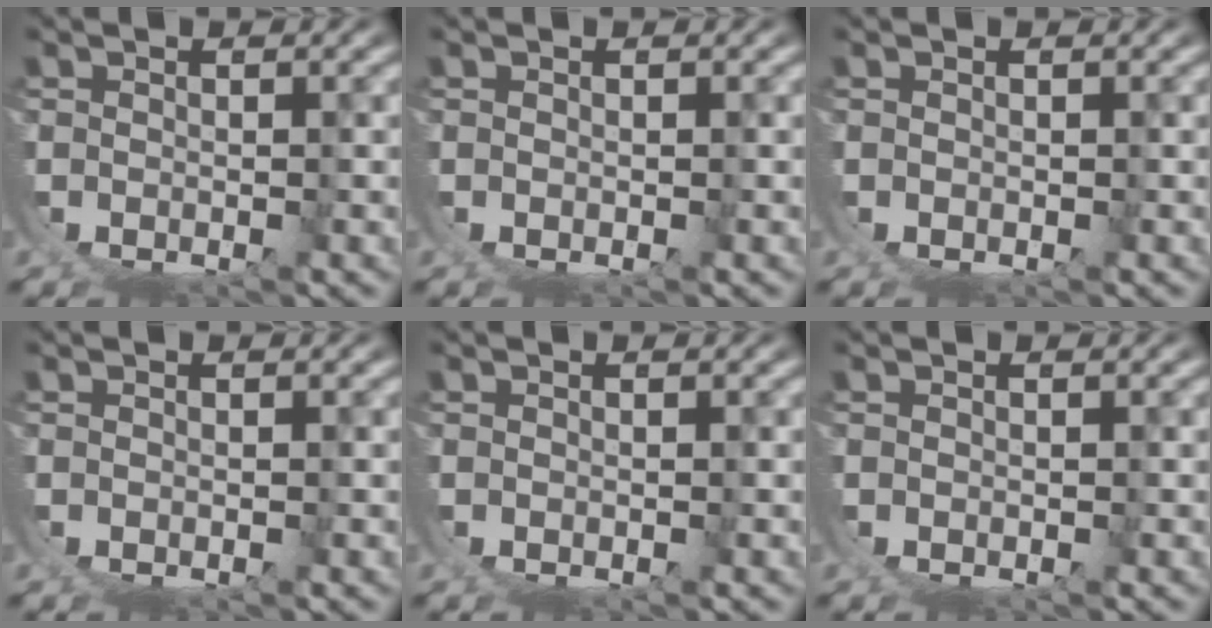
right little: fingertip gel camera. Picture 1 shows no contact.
{"total": 0.0}
{"total": 0.0}
{"total": 0.0}
{"total": 0.0}
{"total": 0.0}